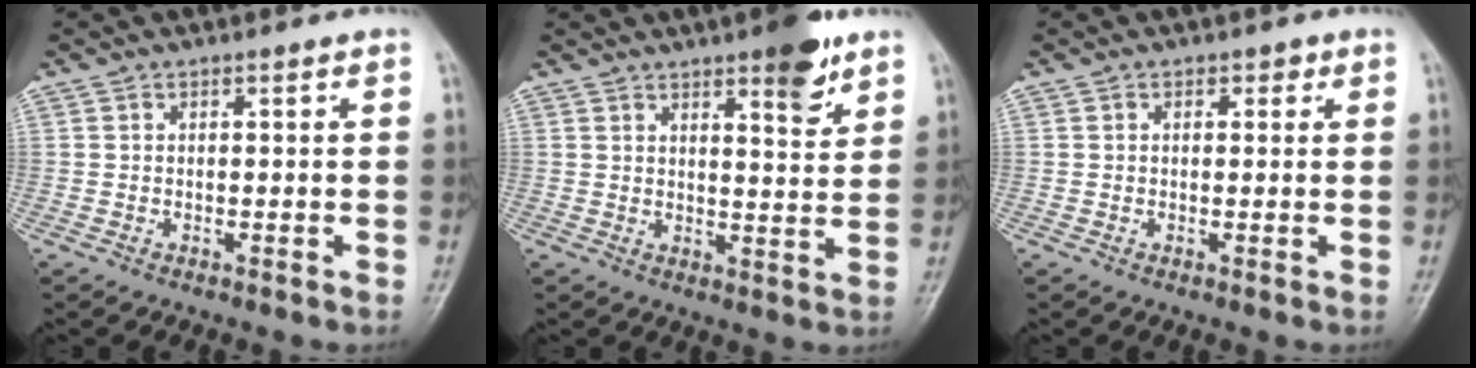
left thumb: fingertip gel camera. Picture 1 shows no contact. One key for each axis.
{"total": 8.0, "fx": 5.1, "fy": 2.2, "fz": 5.7, "tx": -0.065, "ty": -0.030, "tz": 0.068}
{"total": 1.5, "fx": 0.7, "fy": 1.1, "fz": 0.8, "tx": 0.005, "ty": 0.000, "tz": 0.004}